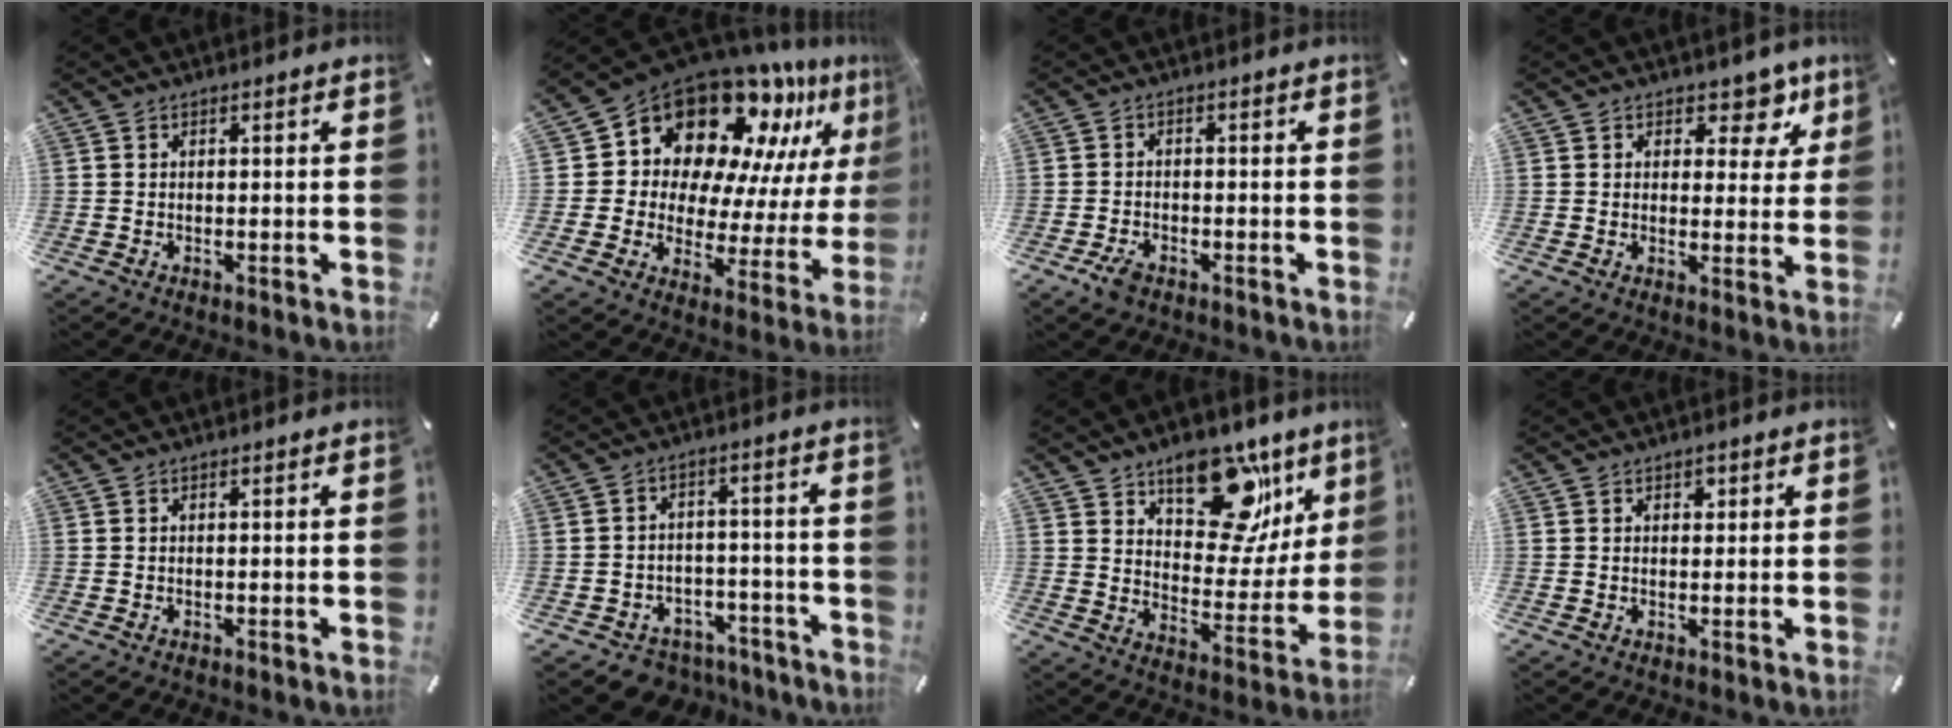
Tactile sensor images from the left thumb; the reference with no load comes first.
{"total": 17.5, "force": [13.4, 9.5, 6.2], "torque": [-0.096, -0.134, 0.228]}
{"total": 3.4, "force": [-2.2, 2.0, 1.8], "torque": [-0.050, 0.004, -0.045]}
{"total": 7.8, "force": [4.5, 5.1, 3.9], "torque": [-0.022, -0.033, 0.071]}
{"total": 0.0}
{"total": 4.9, "force": [-2.8, 4.0, 0.8], "torque": [-0.013, 0.021, -0.051]}
{"total": 19.2, "force": [12.4, 10.9, 9.7], "torque": [-0.120, -0.087, 0.213]}
{"total": 1.4, "force": [0.6, 1.2, 0.4], "torque": [0.006, -0.002, 0.007]}